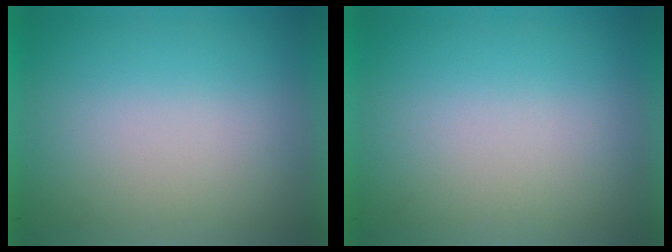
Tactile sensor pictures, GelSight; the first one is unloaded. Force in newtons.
{"total": 0.0}